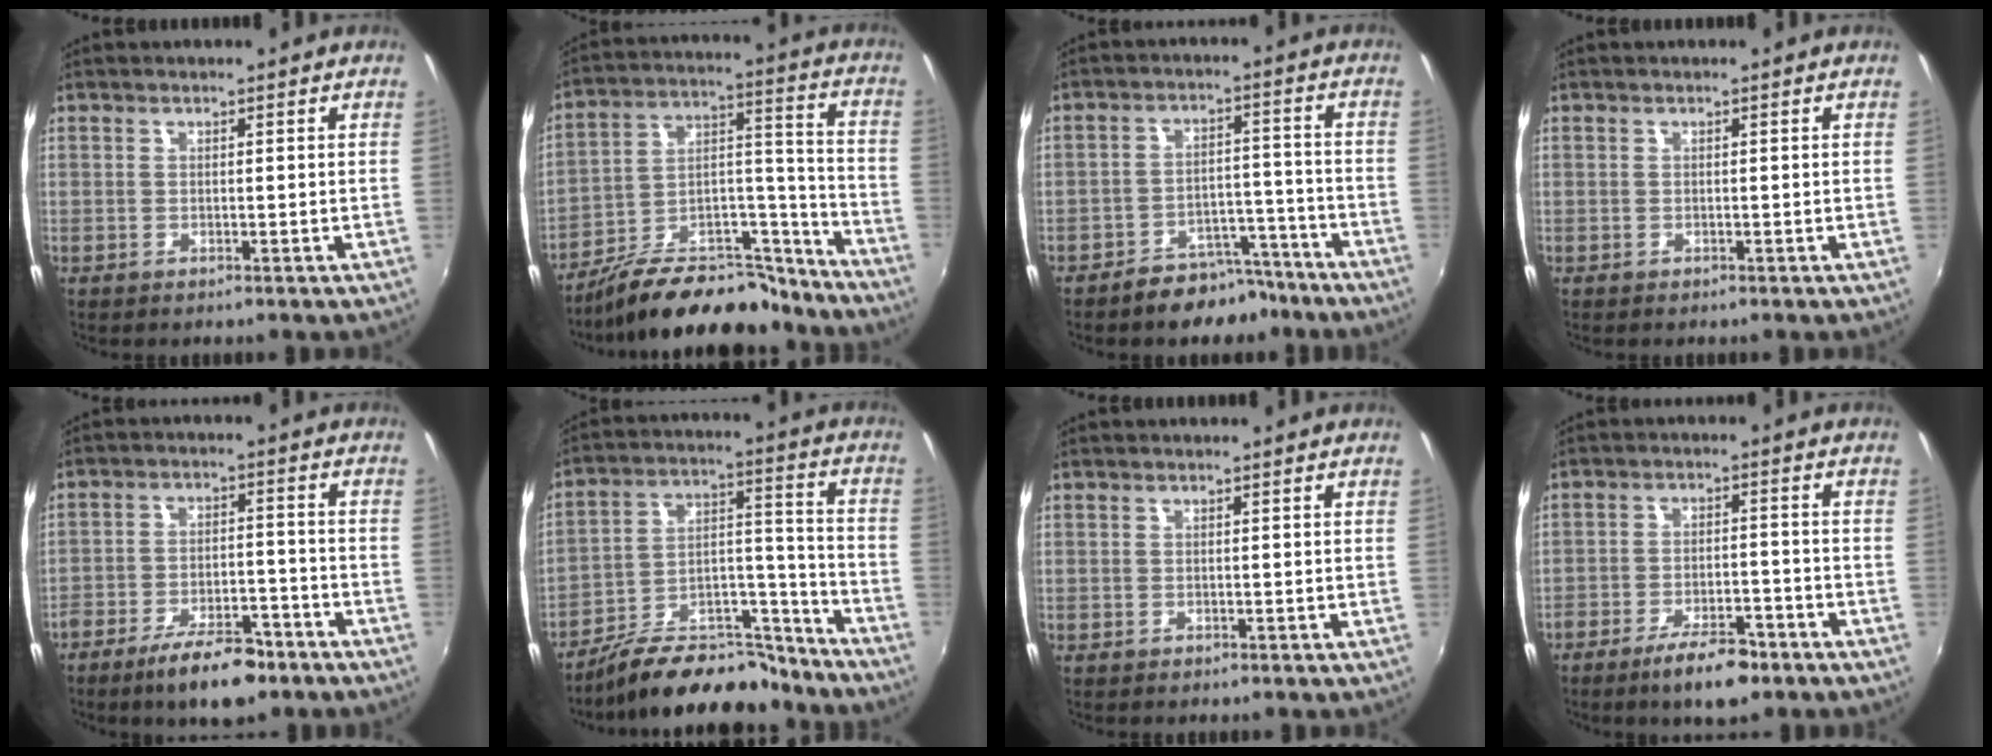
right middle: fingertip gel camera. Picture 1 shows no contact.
{"total": 22.7, "force": [-18.6, 8.0, 10.2], "torque": [-0.169, 0.038, -0.274]}
{"total": 9.4, "force": [-7.6, 4.5, 3.1], "torque": [-0.055, 0.026, -0.096]}
{"total": 0.0}
{"total": 11.1, "force": [-8.2, 3.6, 6.5], "torque": [-0.133, -0.007, -0.128]}
{"total": 20.4, "force": [-17.0, 6.9, 9.0], "torque": [-0.149, 0.030, -0.253]}
{"total": 0.0}
{"total": 8.3, "force": [-6.0, 2.5, 5.2], "torque": [-0.111, -0.006, -0.098]}